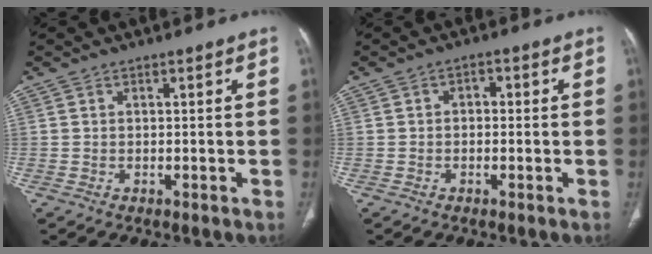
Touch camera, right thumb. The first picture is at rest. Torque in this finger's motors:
{"motor_torque": [0.06, -0.29, -0.27, 0.14, 0.00]}